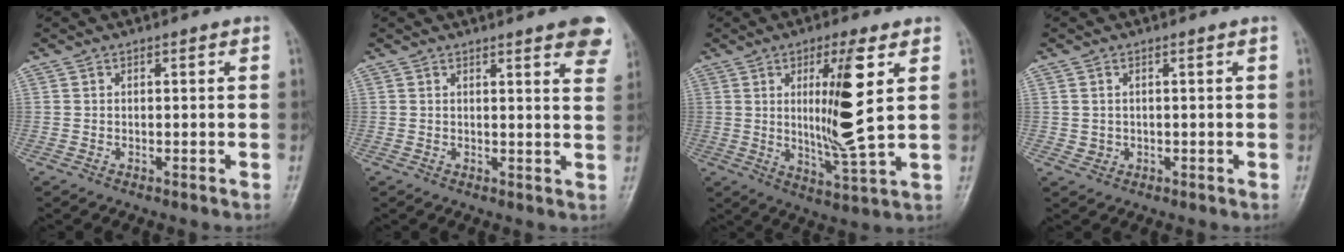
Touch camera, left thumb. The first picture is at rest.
{"total": 8.0, "force": [5.4, 1.4, 5.7], "torque": [-0.049, -0.017, 0.052]}
{"total": 12.1, "force": [2.9, 1.0, 11.7], "torque": [-0.212, -0.033, 0.053]}
{"total": 1.0, "force": [0.1, 0.9, 0.4], "torque": [-0.005, -0.002, 0.007]}